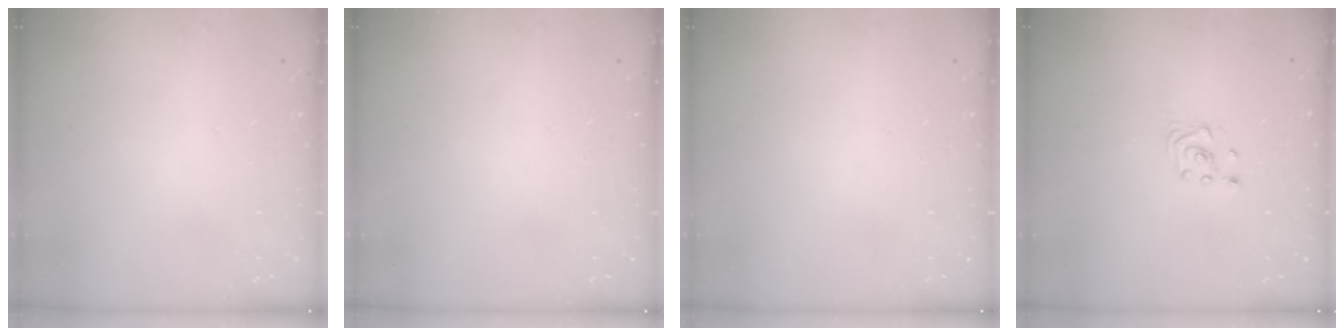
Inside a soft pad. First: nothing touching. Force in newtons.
{"total": 0.0}
{"total": 0.0}
{"total": 3.1, "press": 2.8, "slide": 1.3}